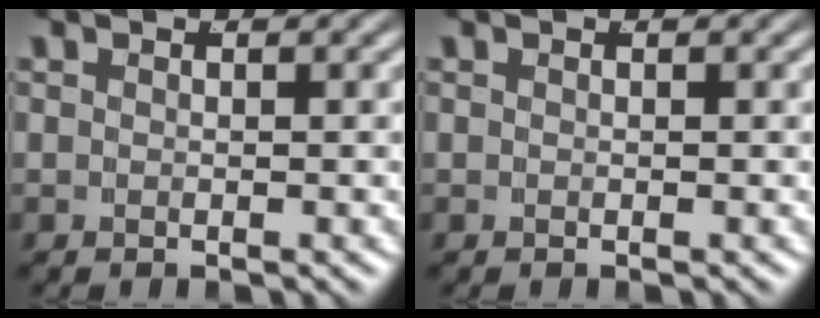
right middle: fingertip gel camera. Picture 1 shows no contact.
{"total": 0.0}